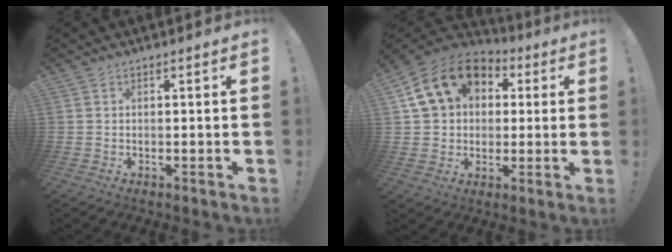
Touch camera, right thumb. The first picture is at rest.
{"total": 16.5, "force": [5.5, 13.0, 8.6], "torque": [-0.131, -0.001, 0.111]}